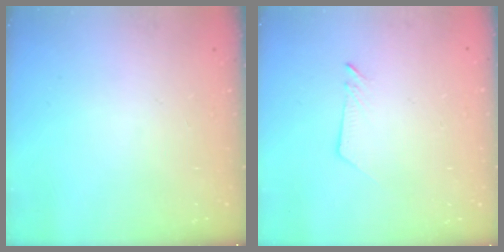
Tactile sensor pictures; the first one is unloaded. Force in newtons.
{"total": 2.5, "press": 2.5, "slide": 0.2}